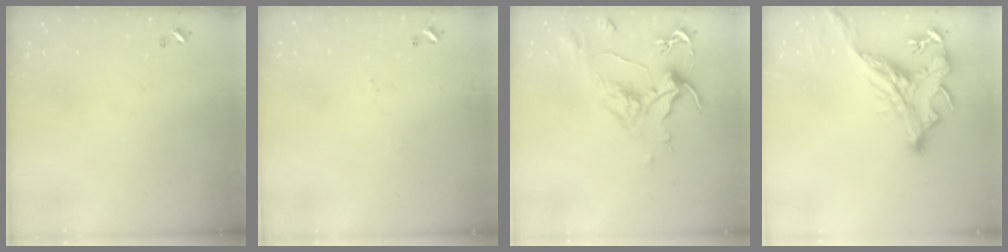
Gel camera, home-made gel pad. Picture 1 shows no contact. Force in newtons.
{"total": 1.9, "press": 1.8, "slide": 0.6}
{"total": 1.6, "press": 0.6, "slide": 1.4}
{"total": 2.9, "press": 2.5, "slide": 1.4}